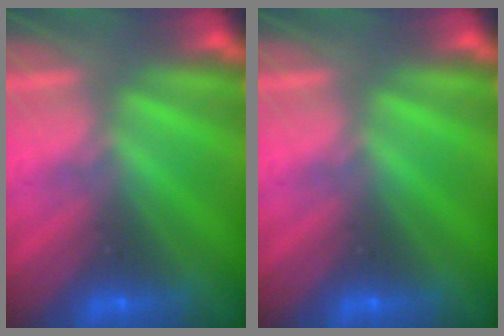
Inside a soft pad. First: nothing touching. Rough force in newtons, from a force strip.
{"total": 0.0}